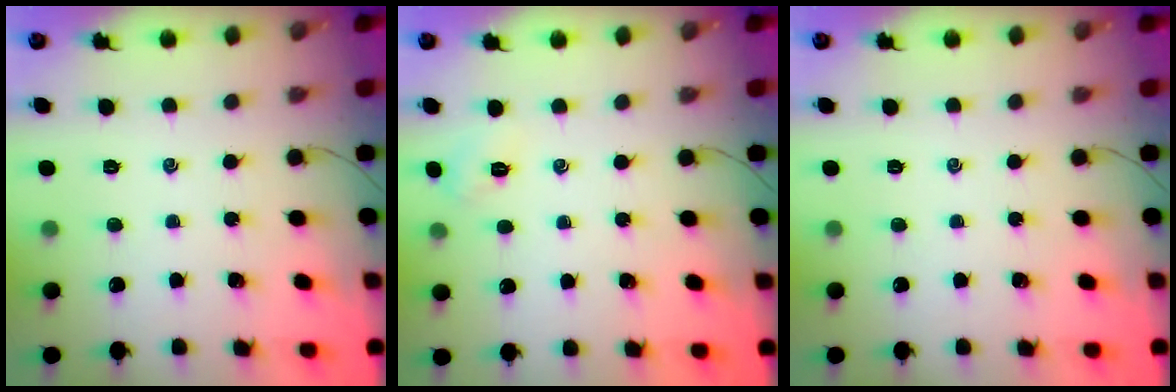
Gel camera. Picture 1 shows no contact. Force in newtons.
{"total": 3.1, "press": 2.9, "slide": 1.0}
{"total": 0.0}